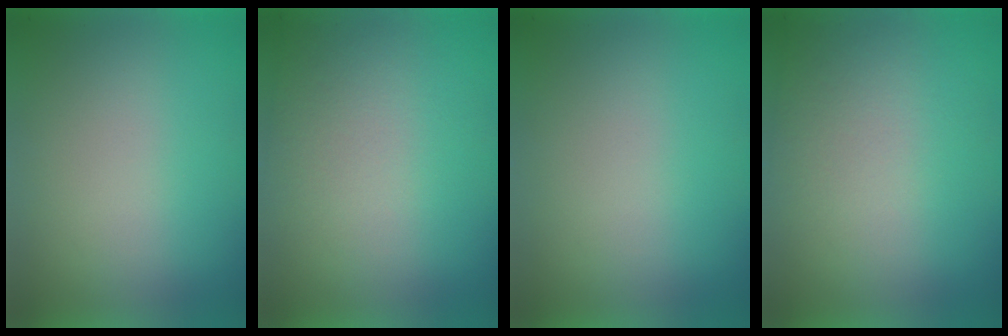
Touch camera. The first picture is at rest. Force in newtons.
{"total": 2.1}
{"total": 0.0}
{"total": 2.1}